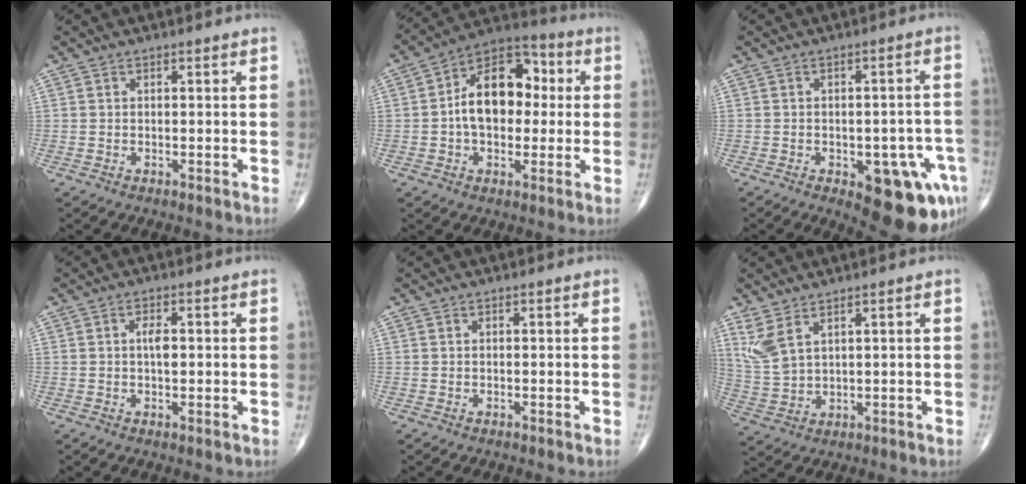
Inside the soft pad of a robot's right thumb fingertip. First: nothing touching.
{"total": 15.2, "force": [0.9, 9.8, 11.6], "torque": [-0.153, 0.035, 0.002]}
{"total": 15.0, "force": [-6.3, 6.9, 11.8], "torque": [-0.089, 0.029, -0.064]}
{"total": 3.1, "force": [0.2, 1.4, 2.8], "torque": [-0.046, 0.000, 0.000]}
{"total": 0.0}
{"total": 6.0, "force": [3.6, 2.6, 4.1], "torque": [-0.092, -0.014, 0.087]}